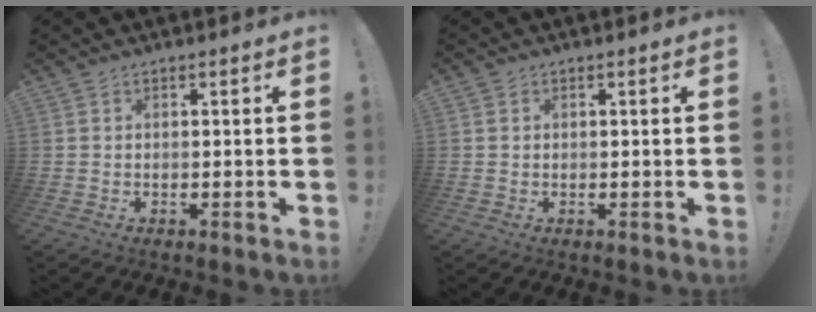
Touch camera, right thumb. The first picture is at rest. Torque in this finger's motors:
{"motor_torque": [0.01, -0.01, 0.05, 0.05, -0.04]}